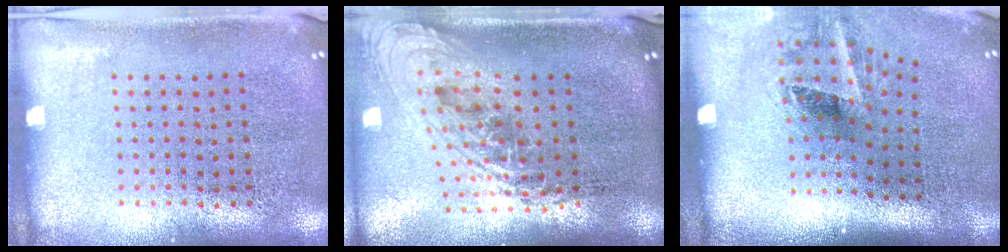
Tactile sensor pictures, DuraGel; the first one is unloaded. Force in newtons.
{"total": 2.3, "press": 1.7, "slide": 1.6}
{"total": 1.9, "press": 1.2, "slide": 1.4}